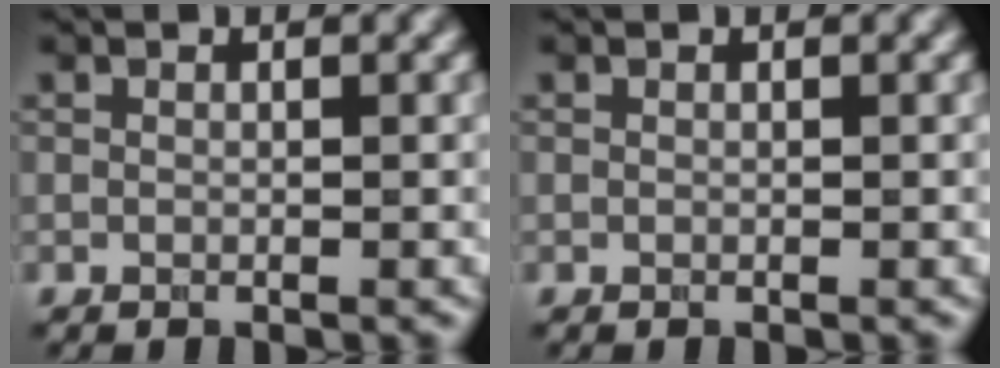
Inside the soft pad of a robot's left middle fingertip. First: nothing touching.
{"total": 0.0}